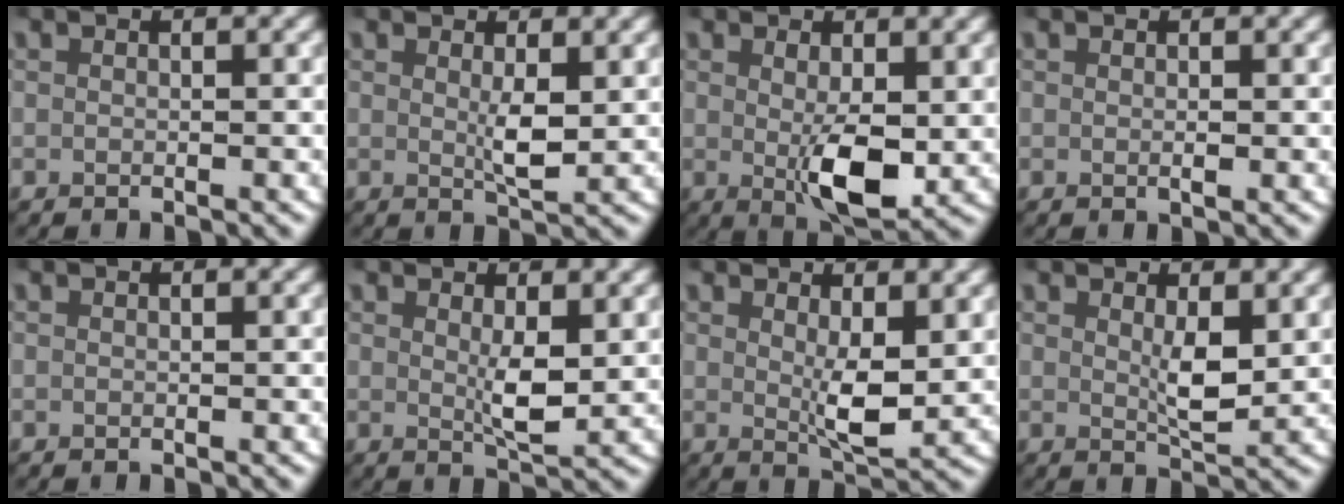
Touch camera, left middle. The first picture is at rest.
{"total": 2.2, "force": [0.8, 0.4, 2.0], "torque": [-0.038, -0.014, 0.017]}
{"total": 4.8, "force": [-0.1, 1.9, 4.4], "torque": [-0.073, -0.022, 0.005]}
{"total": 0.6, "force": [0.1, 0.1, 0.6], "torque": [-0.010, -0.005, 0.004]}
{"total": 0.0}
{"total": 2.7, "force": [1.1, 0.6, 2.4], "torque": [-0.043, -0.017, 0.023]}
{"total": 3.5, "force": [1.5, 1.0, 3.0], "torque": [-0.052, -0.020, 0.029]}
{"total": 2.6, "force": [1.3, 0.7, 2.2], "torque": [-0.038, -0.018, 0.027]}